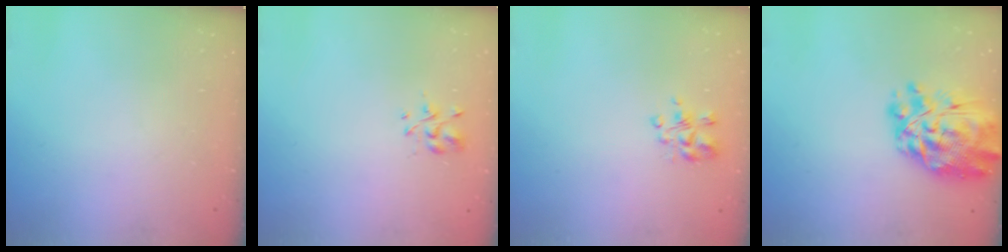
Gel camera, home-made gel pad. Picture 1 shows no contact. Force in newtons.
{"total": 2.1, "press": 2.0, "slide": 0.6}
{"total": 3.9, "press": 3.9, "slide": 0.7}
{"total": 17.1, "press": 16.2, "slide": 5.6}